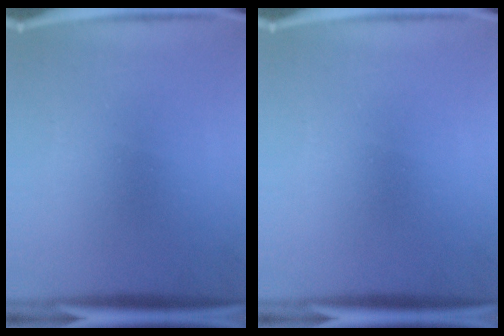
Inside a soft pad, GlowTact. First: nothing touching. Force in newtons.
{"total": 0.0}